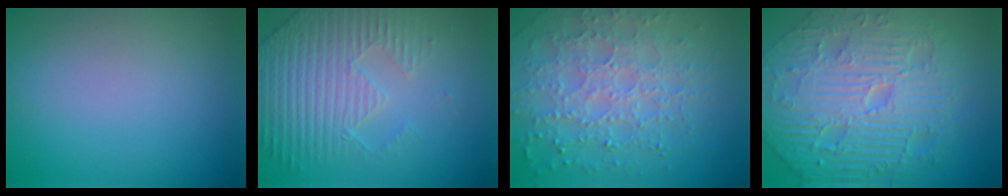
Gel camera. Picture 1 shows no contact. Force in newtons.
{"total": 4.3, "press": 4.2, "slide": 1.1}
{"total": 7.3, "press": 5.4, "slide": 5.0}
{"total": 11.8, "press": 7.8, "slide": 8.8}